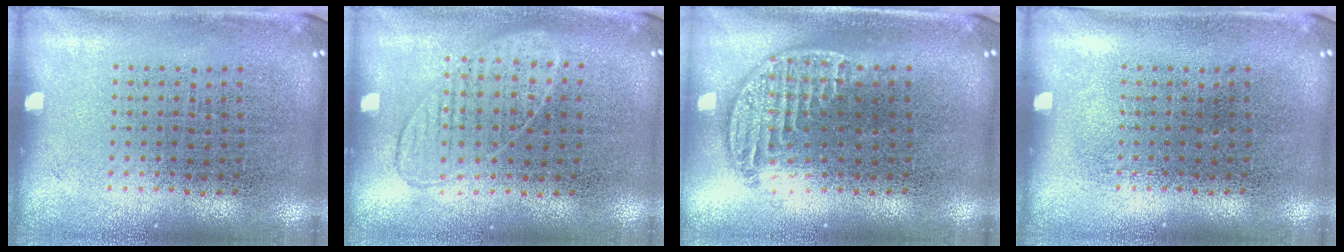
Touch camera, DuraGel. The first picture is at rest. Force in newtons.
{"total": 0.9, "press": 0.9, "slide": 0.4}
{"total": 1.3, "press": 1.1, "slide": 0.6}
{"total": 0.0}